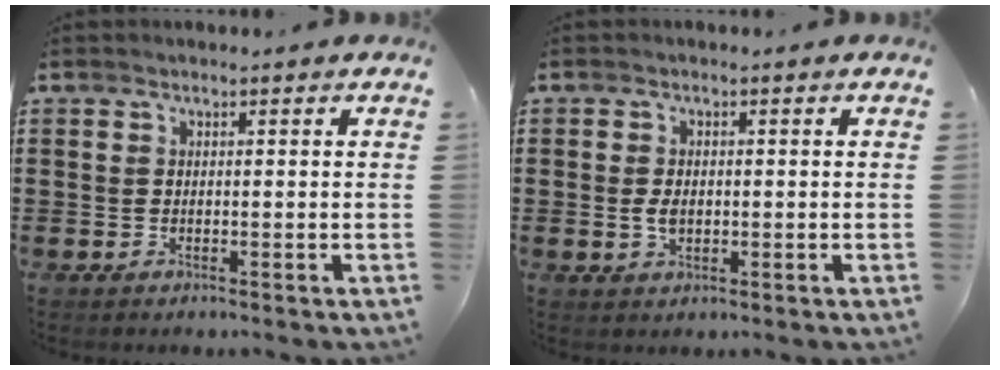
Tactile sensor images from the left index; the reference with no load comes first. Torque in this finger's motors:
{"motor_torque": [0.47, 0.40, 0.08, 0.03]}